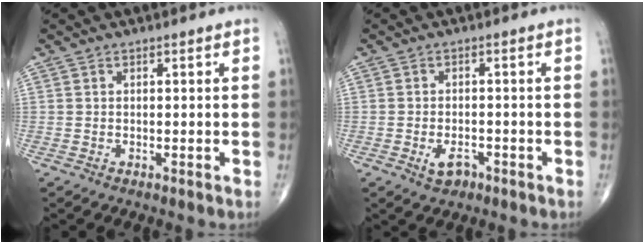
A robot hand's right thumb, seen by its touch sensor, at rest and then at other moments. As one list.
[{"total": 3.2, "force": [-1.5, 1.9, 2.0], "torque": [-0.031, 0.005, -0.022]}]